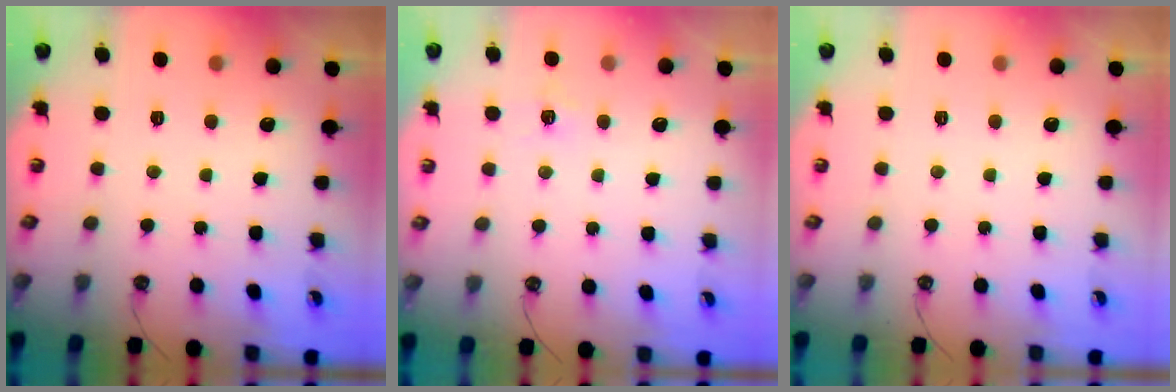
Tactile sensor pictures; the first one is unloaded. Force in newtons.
{"total": 5.7, "press": 5.7, "slide": 0.5}
{"total": 0.0}